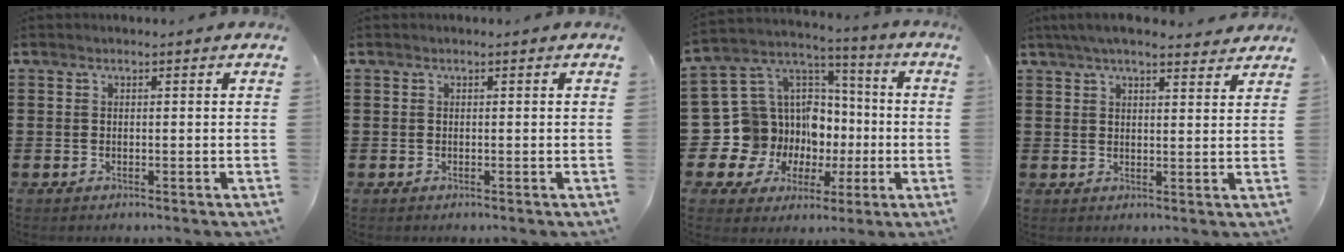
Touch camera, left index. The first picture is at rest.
{"total": 0.0}
{"total": 13.4, "force": [-2.6, 12.6, 3.9], "torque": [-0.140, -0.026, -0.019]}
{"total": 4.8, "force": [4.2, 0.6, 2.3], "torque": [-0.054, -0.005, 0.077]}